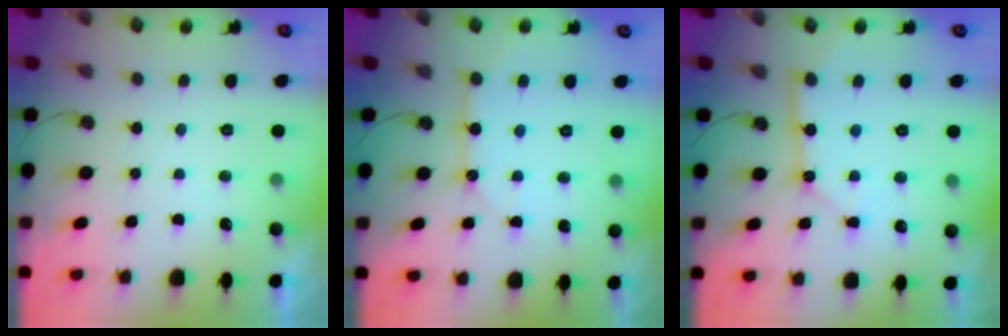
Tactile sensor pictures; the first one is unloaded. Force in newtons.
{"total": 8.0, "press": 8.0, "slide": 0.4}
{"total": 7.6, "press": 7.5, "slide": 0.7}